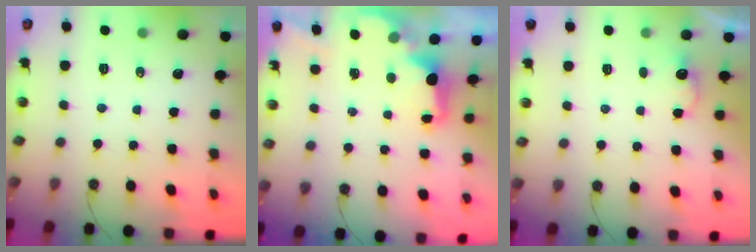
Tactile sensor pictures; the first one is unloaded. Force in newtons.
{"total": 3.3, "press": 3.3, "slide": 0.5}
{"total": 5.9, "press": 5.8, "slide": 0.8}